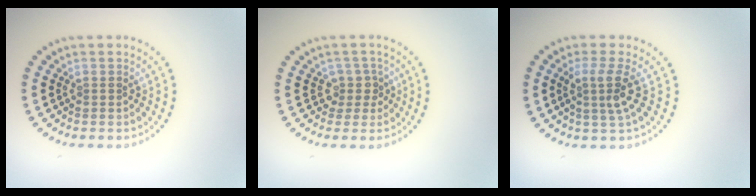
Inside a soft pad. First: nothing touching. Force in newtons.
{"total": 1.9, "press": 1.4, "slide": 1.3}
{"total": 2.7, "press": 2.0, "slide": 1.7}